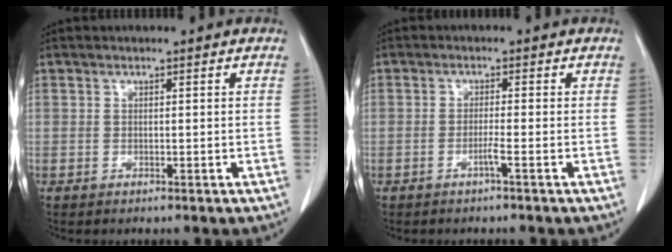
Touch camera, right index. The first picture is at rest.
{"total": 1.7, "force": [-0.9, -0.5, 1.3], "torque": [-0.024, -0.001, -0.019]}